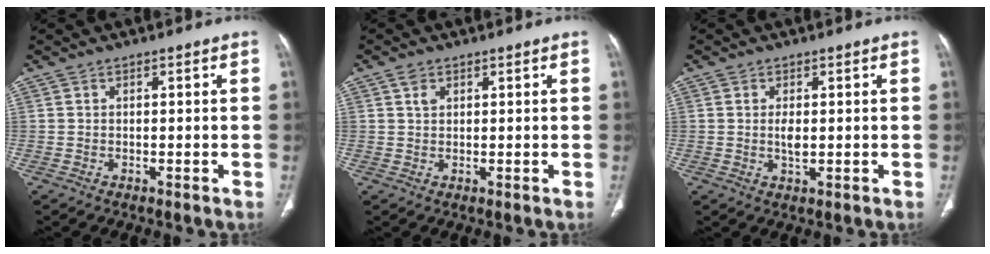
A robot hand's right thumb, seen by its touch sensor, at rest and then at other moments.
{"total": 2.0, "force": [1.0, 1.4, 1.0], "torque": [-0.014, -0.002, 0.019]}
{"total": 2.4, "force": [0.2, 1.1, 2.1], "torque": [-0.040, -0.004, 0.004]}